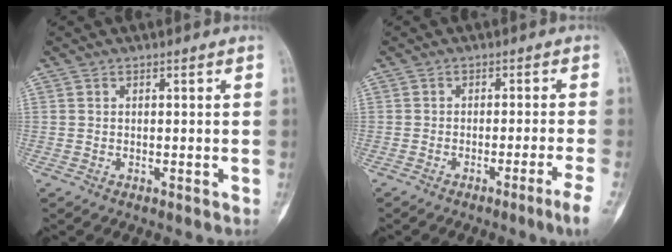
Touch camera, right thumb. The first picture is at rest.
{"total": 4.5, "force": [-2.5, -0.8, 3.6], "torque": [-0.063, 0.005, -0.040]}